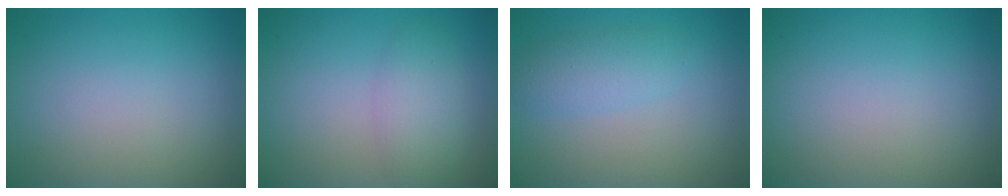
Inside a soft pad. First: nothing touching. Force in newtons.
{"total": 3.1, "press": 3.1, "slide": 0.1}
{"total": 2.4, "press": 2.4, "slide": 0.2}
{"total": 0.0}